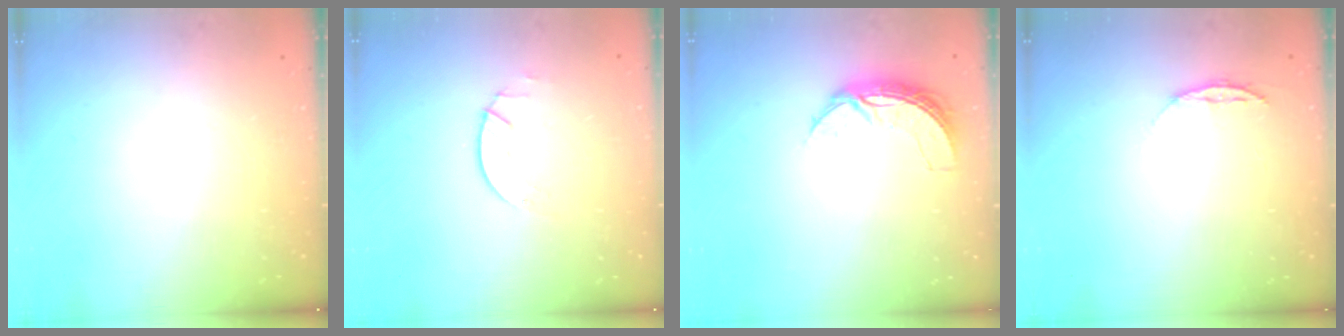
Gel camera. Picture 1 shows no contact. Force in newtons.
{"total": 1.2, "press": 1.1, "slide": 0.2}
{"total": 6.9, "press": 6.9, "slide": 0.6}
{"total": 5.1, "press": 5.1, "slide": 0.7}